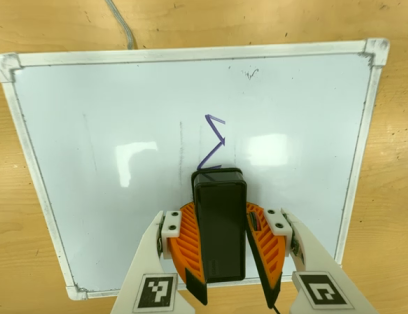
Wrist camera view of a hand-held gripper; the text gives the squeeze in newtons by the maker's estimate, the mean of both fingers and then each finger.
{"total": 10.0, "left": 10.5, "right": 9.6}